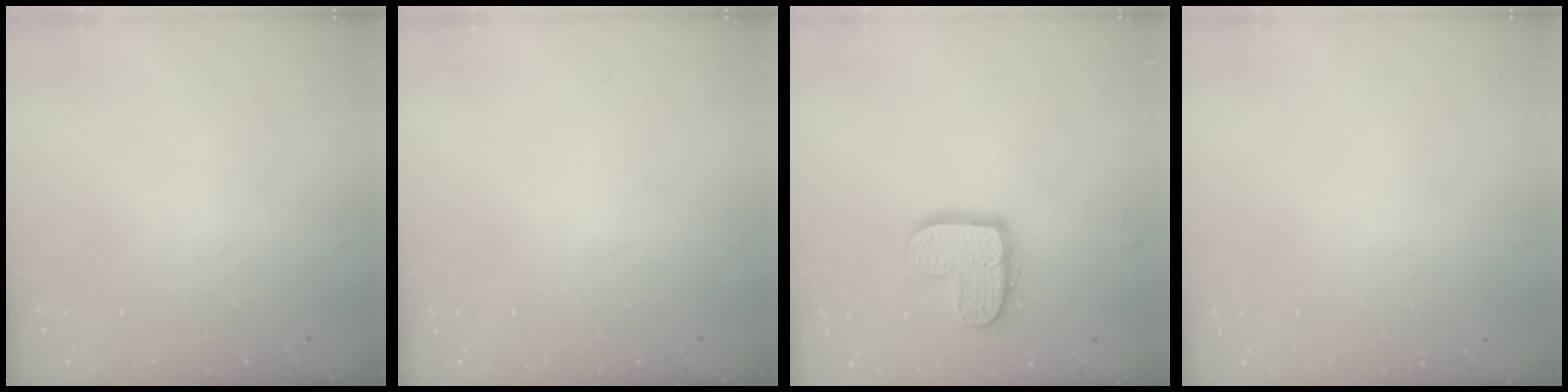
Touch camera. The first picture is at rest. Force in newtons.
{"total": 0.0}
{"total": 12.6, "press": 12.6, "slide": 0.9}
{"total": 0.5, "press": 0.5, "slide": 0.1}